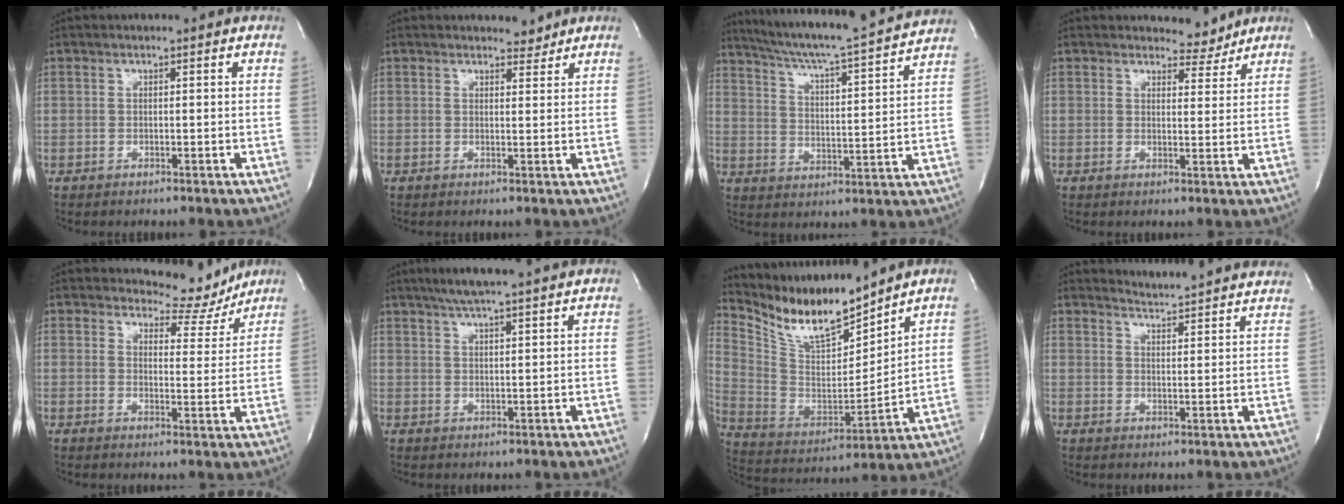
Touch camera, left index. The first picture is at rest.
{"total": 2.1, "force": [1.9, 0.8, 0.3], "torque": [-0.003, -0.007, 0.025]}
{"total": 19.0, "force": [17.3, -0.3, 7.7], "torque": [-0.132, -0.018, 0.249]}
{"total": 3.4, "force": [3.2, 1.2, -0.1], "torque": [0.003, -0.015, 0.037]}
{"total": 6.8, "force": [6.6, 1.9, 0.0], "torque": [0.005, -0.026, 0.080]}
{"total": 10.5, "force": [8.9, -0.1, 5.5], "torque": [-0.091, 0.023, 0.122]}
{"total": 14.4, "force": [12.9, 2.1, 6.1], "torque": [-0.132, 0.000, 0.254]}
{"total": 13.6, "force": [13.4, -0.2, 2.3], "torque": [-0.033, -0.043, 0.152]}